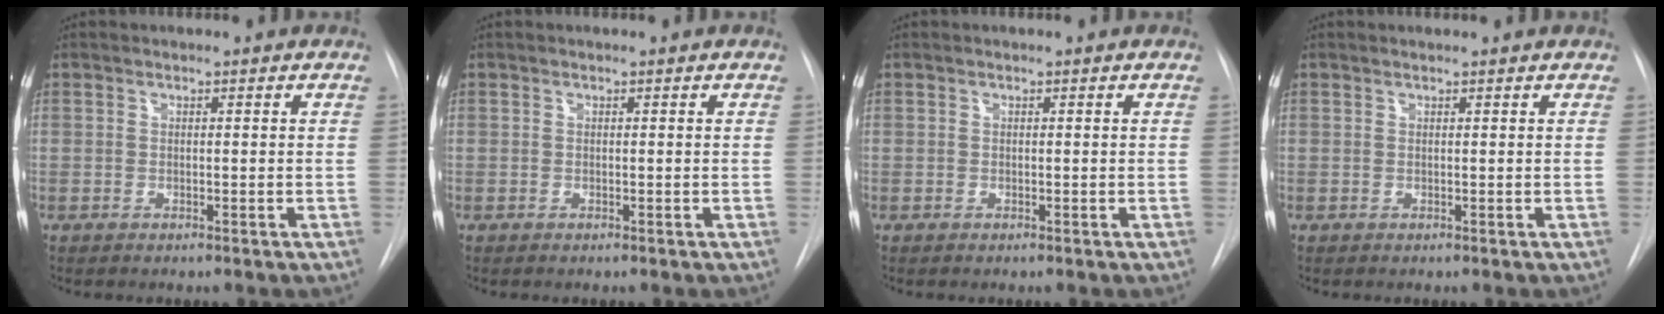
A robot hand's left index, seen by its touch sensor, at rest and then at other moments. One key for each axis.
{"total": 0.0}
{"total": 0.0}
{"total": 0.9, "fx": 0.9, "fy": 0.0, "fz": 0.2, "tx": -0.007, "ty": 0.012, "tz": 0.015}